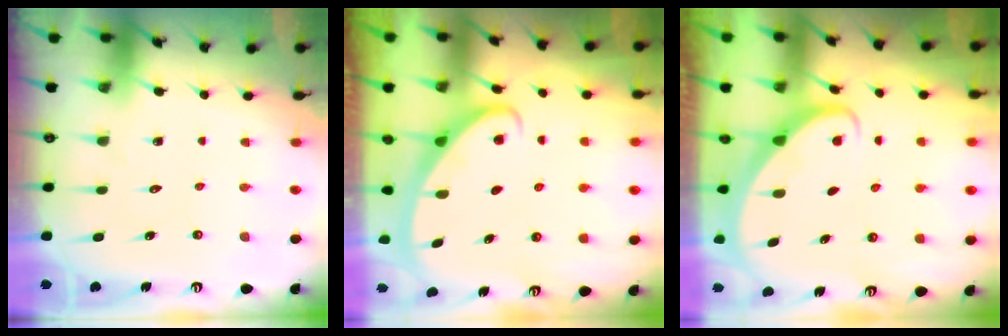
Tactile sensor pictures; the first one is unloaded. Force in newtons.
{"total": 2.7, "press": 2.7, "slide": 0.3}
{"total": 2.3, "press": 2.3, "slide": 0.1}